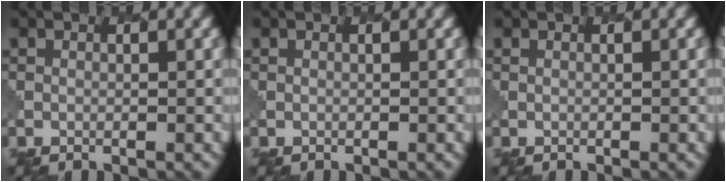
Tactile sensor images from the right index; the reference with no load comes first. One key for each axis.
{"total": 0.0}
{"total": 0.0}